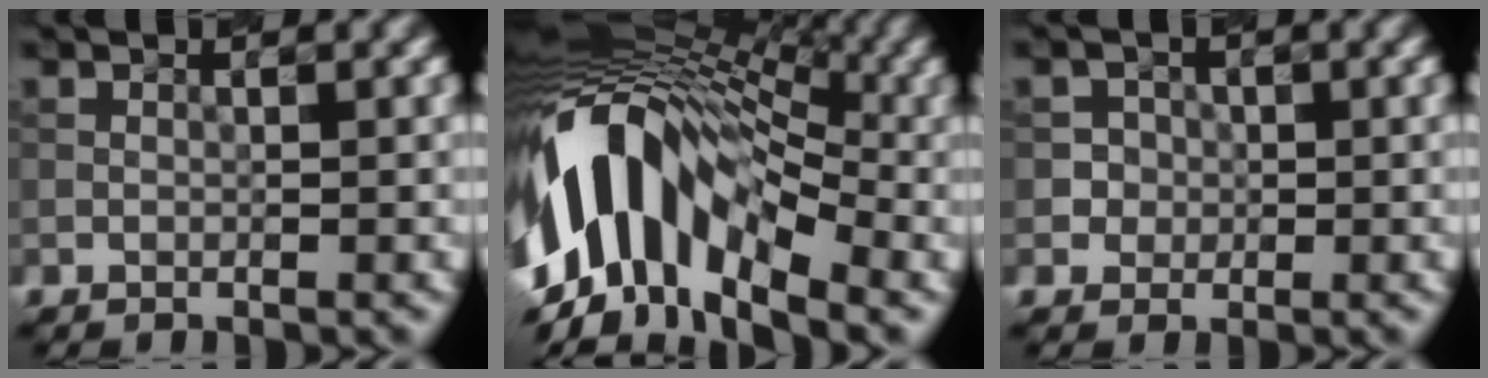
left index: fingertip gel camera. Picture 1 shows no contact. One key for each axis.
{"total": 14.9, "fx": -2.5, "fy": 8.5, "fz": 12.0, "tx": -0.217, "ty": 0.026, "tz": -0.053}
{"total": 2.0, "fx": -0.2, "fy": 2.0, "fz": 0.2, "tx": 0.017, "ty": 0.010, "tz": -0.007}